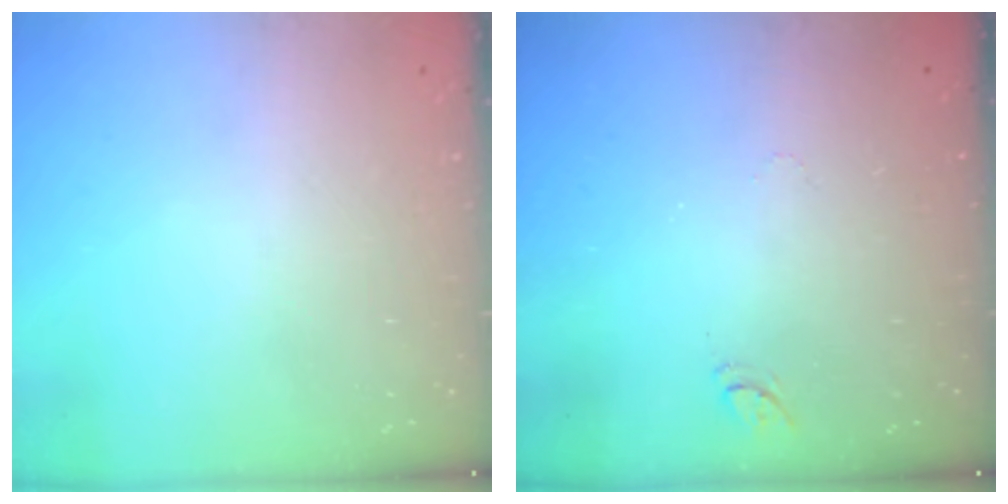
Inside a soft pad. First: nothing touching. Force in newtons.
{"total": 4.4, "press": 4.3, "slide": 0.5}